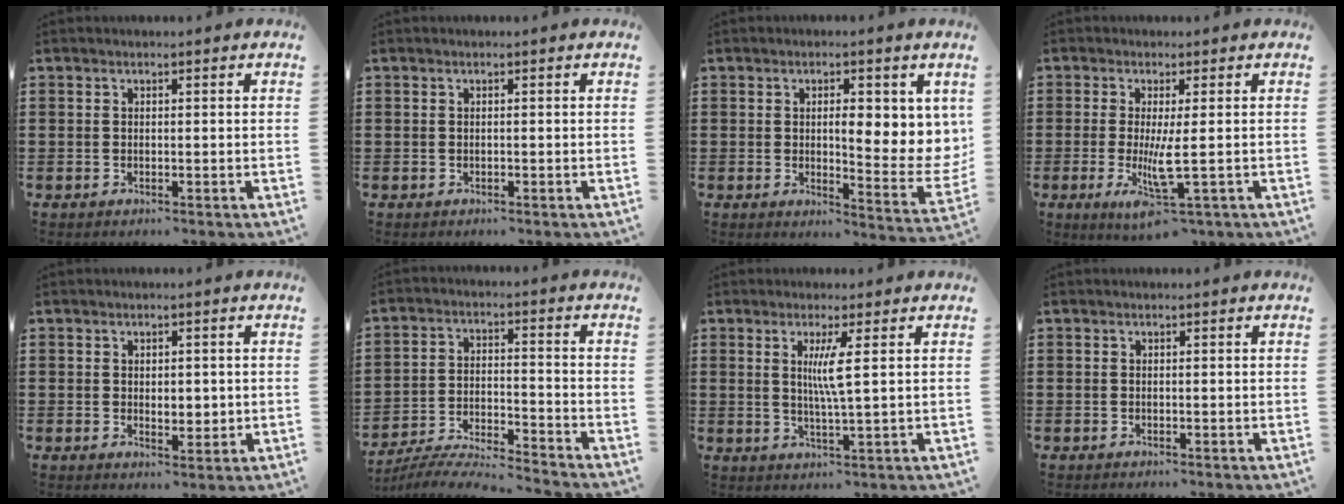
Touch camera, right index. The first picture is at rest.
{"total": 0.0}
{"total": 8.8, "force": [2.3, 2.1, 8.2], "torque": [-0.118, -0.023, 0.029]}
{"total": 6.4, "force": [-1.7, 1.0, 6.1], "torque": [-0.133, -0.026, -0.031]}
{"total": 2.8, "force": [0.3, 1.8, 2.1], "torque": [-0.029, 0.002, 0.000]}
{"total": 6.7, "force": [-6.6, -0.1, 1.5], "torque": [-0.031, 0.000, -0.130]}
{"total": 4.4, "force": [1.2, -0.2, 4.2], "torque": [-0.086, -0.007, 0.017]}
{"total": 0.0}